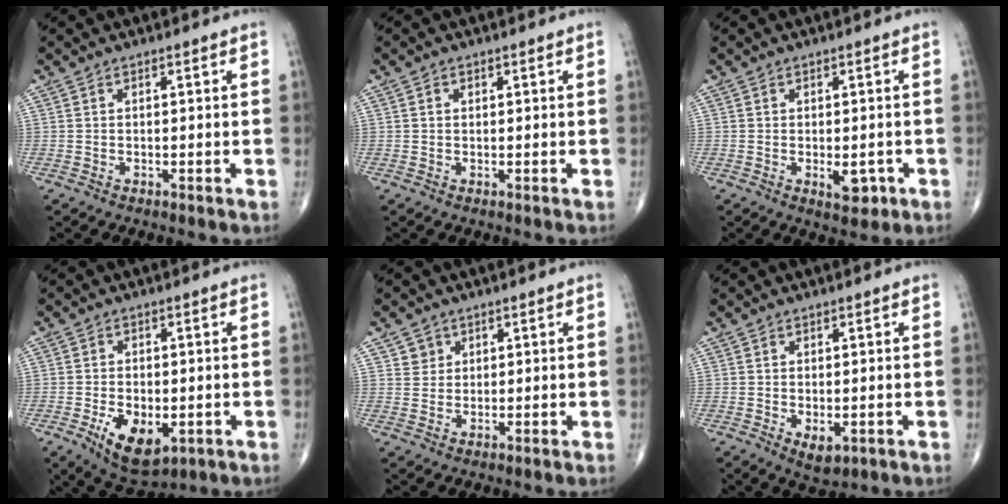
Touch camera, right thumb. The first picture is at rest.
{"total": 0.8, "force": [0.3, 0.7, 0.4], "torque": [-0.004, 0.000, 0.004]}
{"total": 3.8, "force": [-1.2, 1.9, 3.1], "torque": [-0.029, -0.003, -0.009]}
{"total": 9.6, "force": [-3.0, 5.2, 7.5], "torque": [-0.113, -0.006, -0.035]}
{"total": 2.8, "force": [1.4, 2.4, 0.2], "torque": [0.017, -0.007, 0.019]}
{"total": 3.5, "force": [-0.8, 1.9, 2.9], "torque": [-0.041, -0.008, -0.003]}